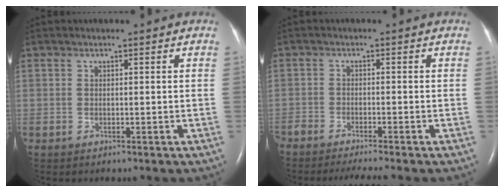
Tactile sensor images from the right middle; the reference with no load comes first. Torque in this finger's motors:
{"motor_torque": [0.15, -0.09, 0.13, 0.04]}